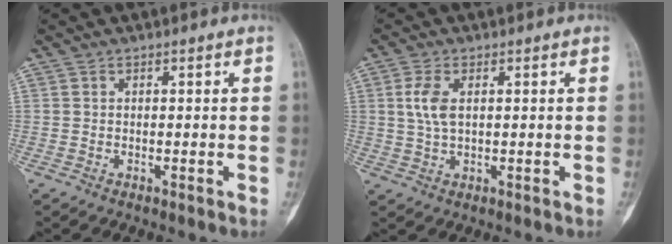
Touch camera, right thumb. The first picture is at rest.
{"total": 4.8, "force": [1.1, 2.4, 4.0], "torque": [-0.091, 0.002, 0.025]}